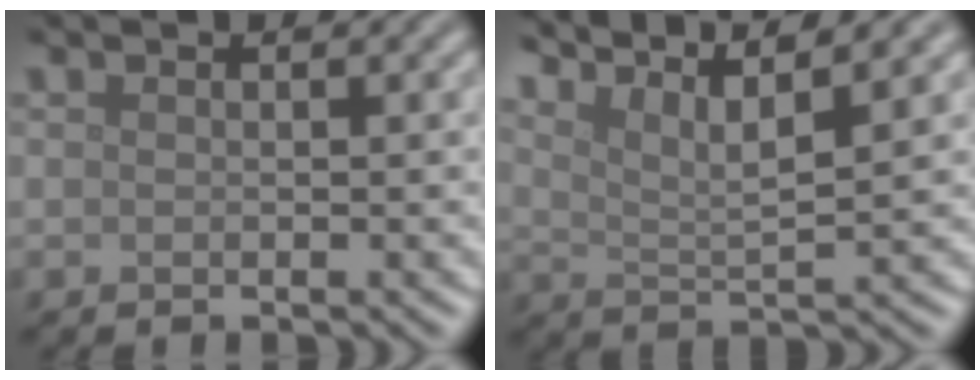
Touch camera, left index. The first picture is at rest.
{"total": 6.7, "force": [5.3, 1.2, 4.0], "torque": [-0.067, 0.019, 0.068]}